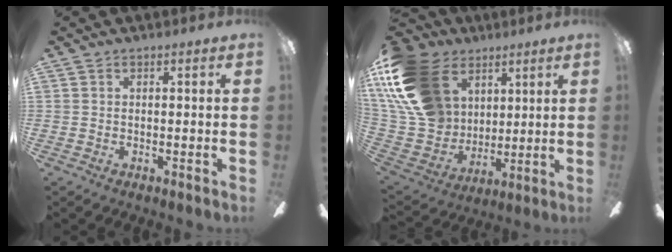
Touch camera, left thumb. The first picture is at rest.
{"total": 23.9, "force": [10.1, 17.6, 12.6], "torque": [-0.281, -0.030, 0.197]}